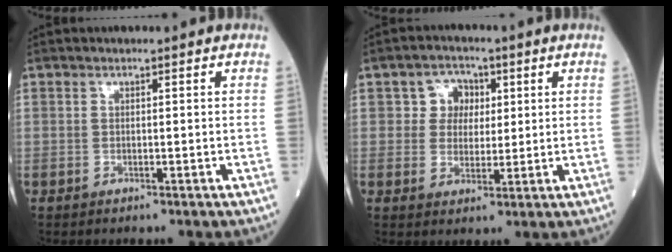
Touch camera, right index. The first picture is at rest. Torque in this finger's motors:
{"motor_torque": [0.06, 0.03, 0.04, 0.00]}